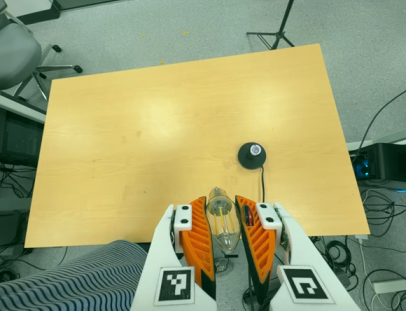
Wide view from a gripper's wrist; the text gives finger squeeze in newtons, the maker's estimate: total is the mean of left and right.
{"total": 21.8, "left": 23.6, "right": 20.0}